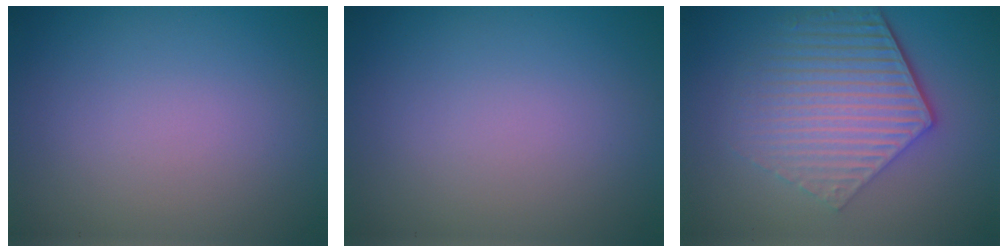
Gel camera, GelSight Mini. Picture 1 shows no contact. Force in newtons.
{"total": 0.0}
{"total": 6.3, "press": 4.5, "slide": 4.4}